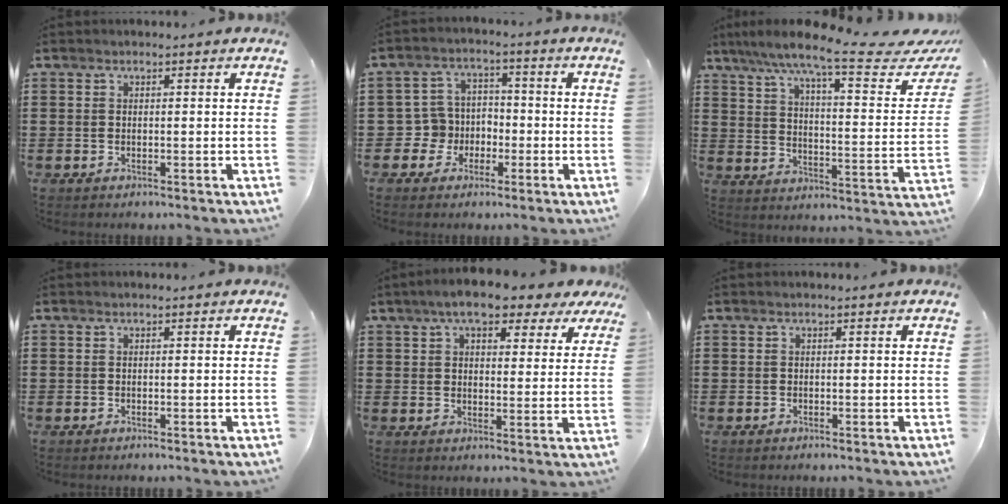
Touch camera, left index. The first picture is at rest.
{"total": 3.5, "force": [-1.3, 3.1, 1.1], "torque": [-0.038, 0.001, -0.031]}
{"total": 11.4, "force": [8.5, 0.6, 7.6], "torque": [-0.142, -0.056, 0.129]}
{"total": 0.0}
{"total": 7.4, "force": [5.6, 2.5, 4.1], "torque": [-0.084, -0.006, 0.097]}
{"total": 0.0}